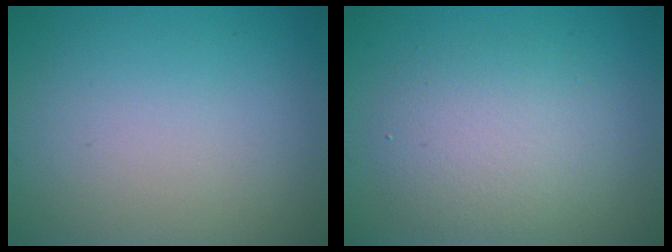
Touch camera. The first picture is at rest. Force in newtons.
{"total": 4.0, "press": 4.0, "slide": 0.1}